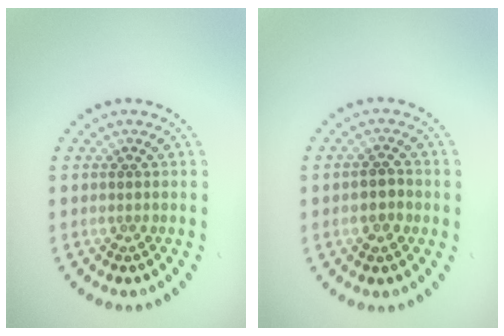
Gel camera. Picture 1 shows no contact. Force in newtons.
{"total": 1.5, "press": 1.4, "slide": 0.2}